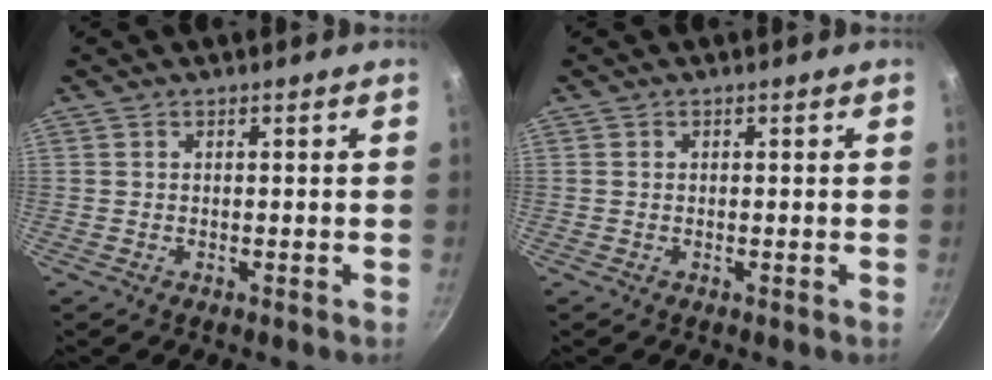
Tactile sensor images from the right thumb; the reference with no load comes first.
{"total": 0.0}